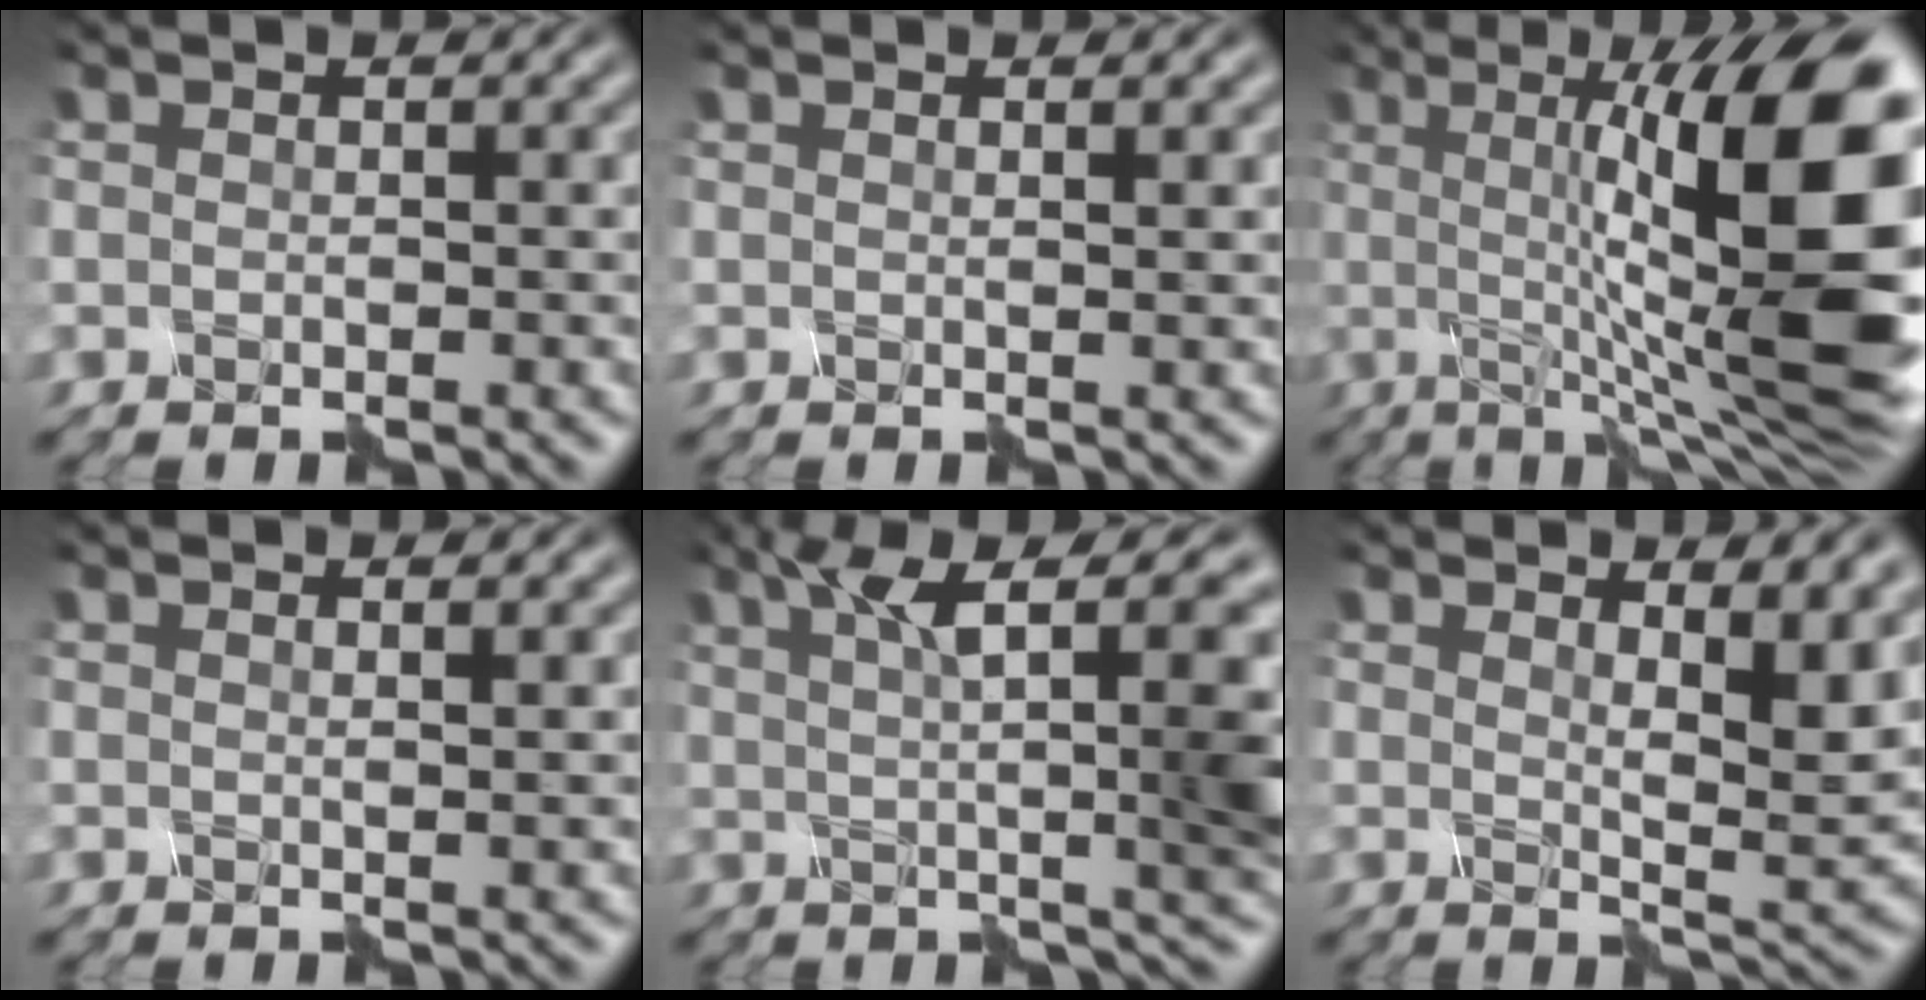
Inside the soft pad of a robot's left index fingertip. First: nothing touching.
{"total": 1.2, "force": [0.8, 0.4, 0.8], "torque": [-0.001, 0.004, -0.001]}
{"total": 17.2, "force": [1.3, 4.3, 16.6], "torque": [-0.201, 0.009, 0.019]}
{"total": 1.5, "force": [0.9, 0.5, 1.1], "torque": [-0.006, 0.007, -0.002]}
{"total": 12.6, "force": [4.7, 3.3, 11.3], "torque": [-0.131, 0.027, 0.076]}
{"total": 7.4, "force": [3.3, 2.1, 6.3], "torque": [-0.067, -0.003, 0.051]}